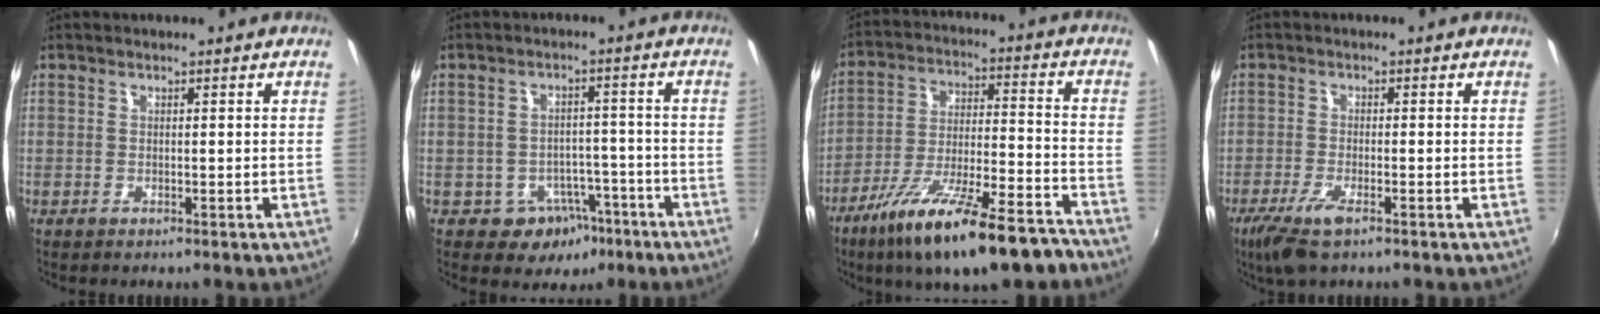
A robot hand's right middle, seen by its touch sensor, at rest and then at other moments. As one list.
[{"total": 6.8, "force": [-3.9, 5.2, 1.9], "torque": [-0.038, 0.023, -0.038]}, {"total": 20.7, "force": [-14.9, 4.3, 13.6], "torque": [-0.243, -0.039, -0.235]}, {"total": 5.7, "force": [-3.6, 1.3, 4.3], "torque": [-0.103, -0.018, -0.069]}]